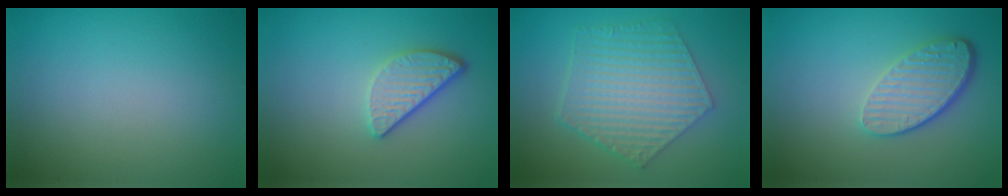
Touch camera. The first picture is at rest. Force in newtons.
{"total": 3.3, "press": 2.7, "slide": 1.8}
{"total": 6.5, "press": 4.9, "slide": 4.3}
{"total": 4.4, "press": 3.4, "slide": 2.9}